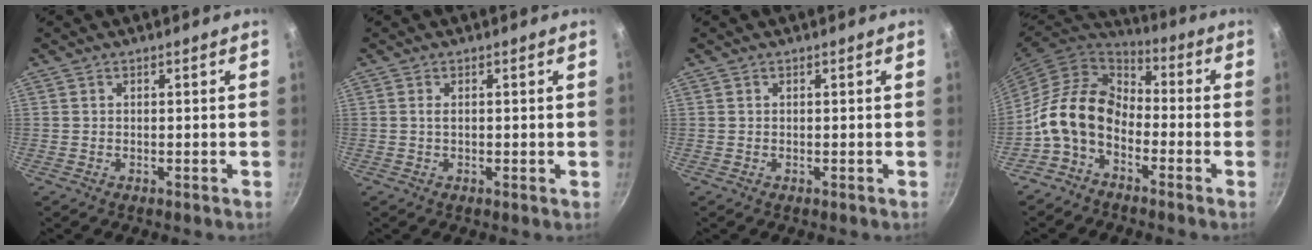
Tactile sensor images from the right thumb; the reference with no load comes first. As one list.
[{"total": 1.1, "force": [0.0, 0.4, 1.0], "torque": [-0.018, -0.001, -0.001]}, {"total": 0.0}, {"total": 13.2, "force": [-4.0, 9.1, 8.7], "torque": [-0.141, 0.052, -0.099]}]